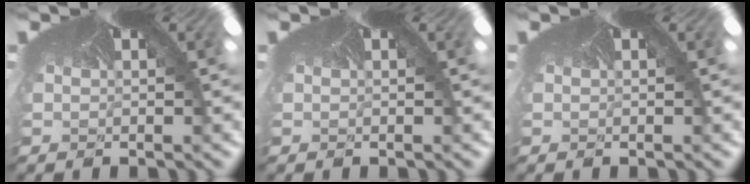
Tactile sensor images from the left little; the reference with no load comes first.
{"total": 0.0}
{"total": 0.0}